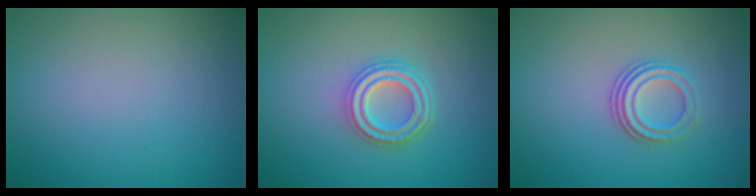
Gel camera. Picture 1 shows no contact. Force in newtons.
{"total": 3.7, "press": 2.9, "slide": 2.3}
{"total": 3.0, "press": 2.1, "slide": 2.2}